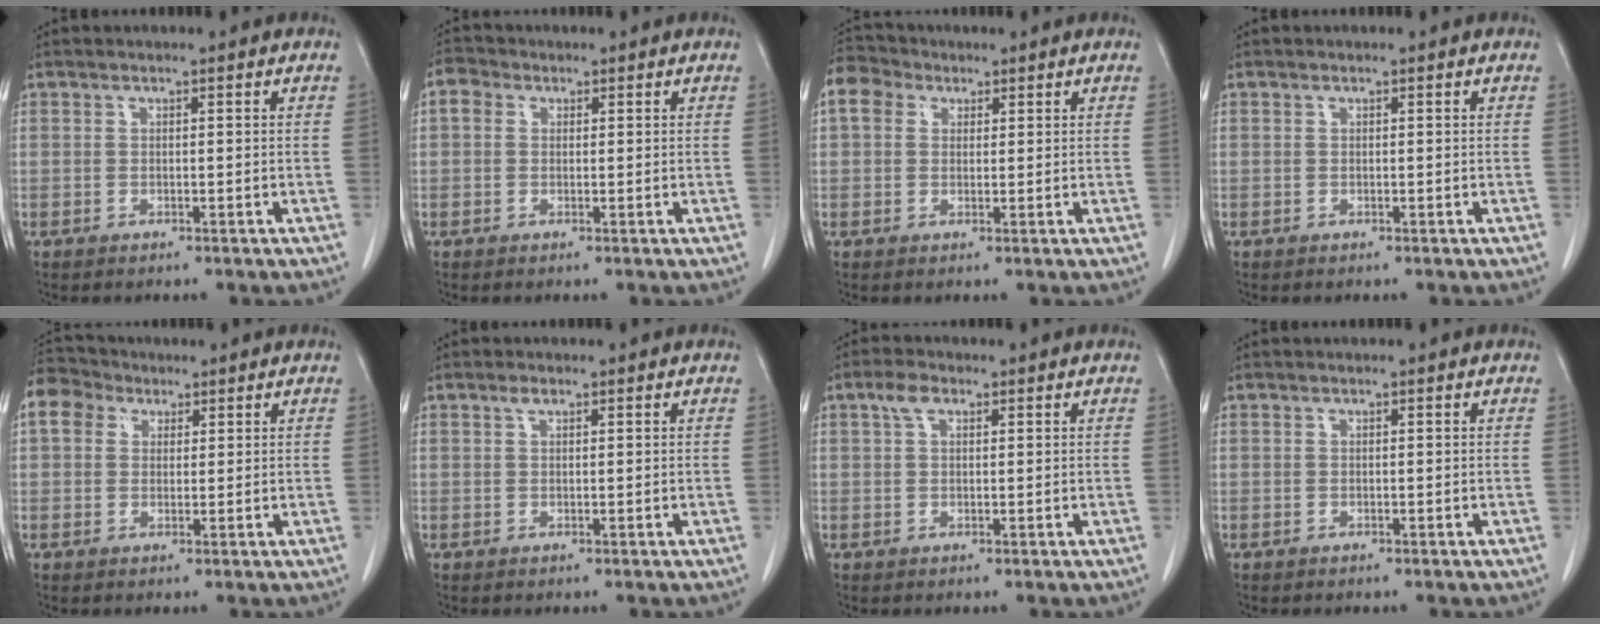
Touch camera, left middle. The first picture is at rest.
{"total": 2.4, "force": [0.7, 2.0, 1.0], "torque": [-0.020, 0.014, 0.009]}
{"total": 5.2, "force": [2.4, 4.0, 2.3], "torque": [-0.052, 0.026, 0.045]}
{"total": 0.0}
{"total": 6.8, "force": [3.5, 5.2, 2.6], "torque": [-0.061, 0.035, 0.068]}
{"total": 1.0, "force": [0.7, 0.3, 0.6], "torque": [-0.016, 0.003, 0.013]}
{"total": 2.6, "force": [1.3, 1.4, 1.8], "torque": [-0.040, 0.013, 0.027]}
{"total": 0.0}